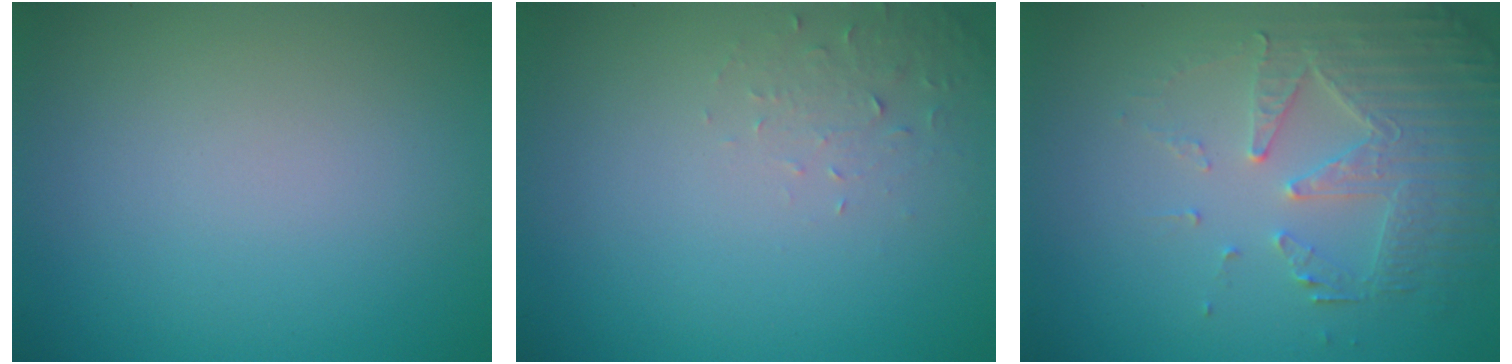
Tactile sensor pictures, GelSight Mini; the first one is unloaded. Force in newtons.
{"total": 1.6, "press": 1.6, "slide": 0.4}
{"total": 5.2, "press": 3.7, "slide": 3.6}